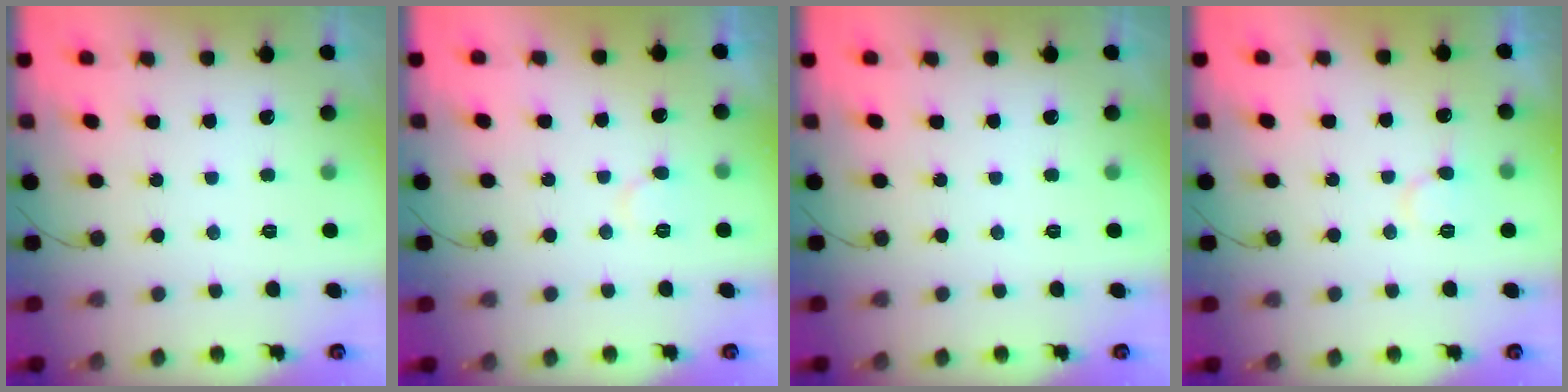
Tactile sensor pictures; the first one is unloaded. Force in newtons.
{"total": 5.4, "press": 5.4, "slide": 0.7}
{"total": 0.0}
{"total": 7.2, "press": 7.1, "slide": 0.6}